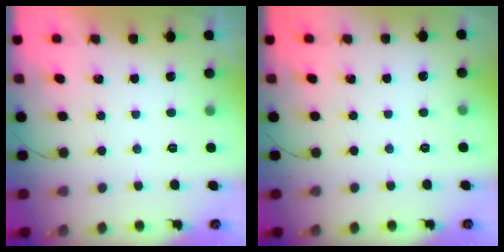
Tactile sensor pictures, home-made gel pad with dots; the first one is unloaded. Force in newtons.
{"total": 2.4, "press": 1.6, "slide": 1.8}